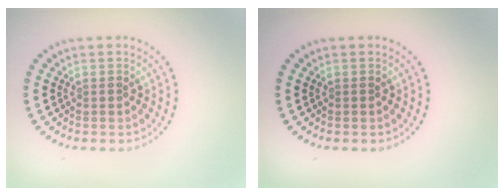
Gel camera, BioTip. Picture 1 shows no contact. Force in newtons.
{"total": 0.0}